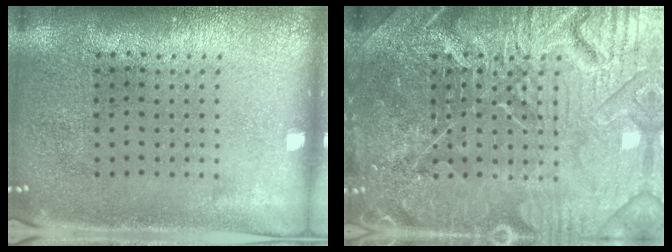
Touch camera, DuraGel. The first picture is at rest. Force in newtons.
{"total": 7.7, "press": 7.6, "slide": 0.9}